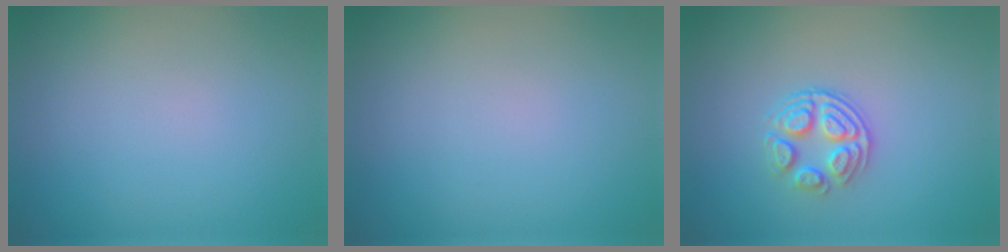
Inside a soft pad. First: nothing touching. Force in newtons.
{"total": 0.0}
{"total": 3.1, "press": 2.6, "slide": 1.8}